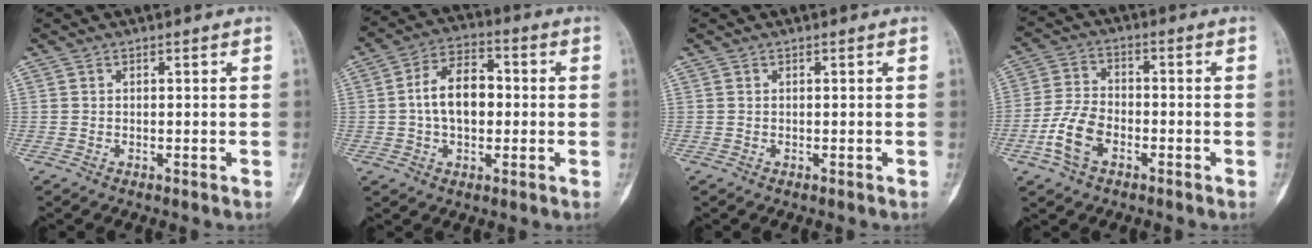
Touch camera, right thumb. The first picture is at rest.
{"total": 10.5, "force": [-0.1, 6.7, 8.1], "torque": [-0.123, 0.025, -0.010]}
{"total": 0.0}
{"total": 8.6, "force": [-3.6, 5.2, 5.8], "torque": [-0.117, 0.023, -0.073]}